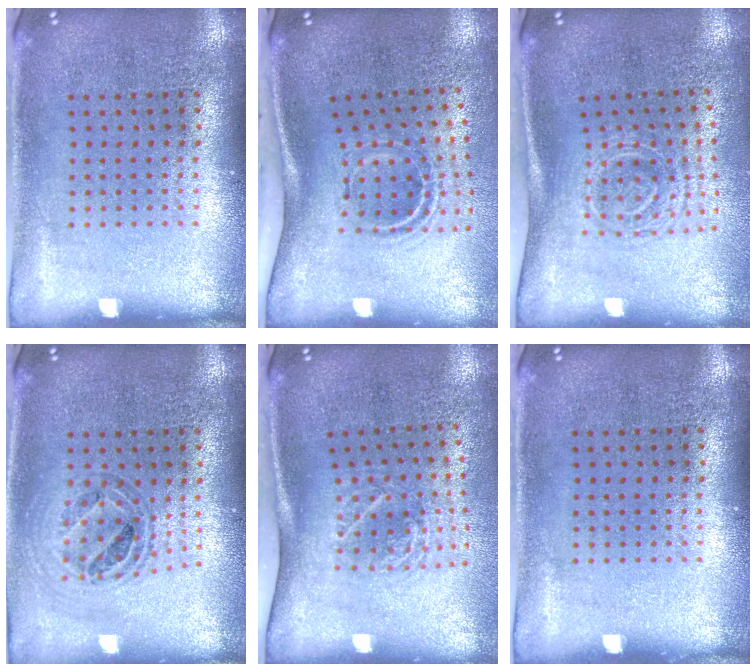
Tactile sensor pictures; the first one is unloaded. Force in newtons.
{"total": 2.1, "press": 1.2, "slide": 1.8}
{"total": 1.7, "press": 1.2, "slide": 1.2}
{"total": 0.7, "press": 0.7, "slide": 0.0}
{"total": 1.8, "press": 1.3, "slide": 1.3}
{"total": 0.0}